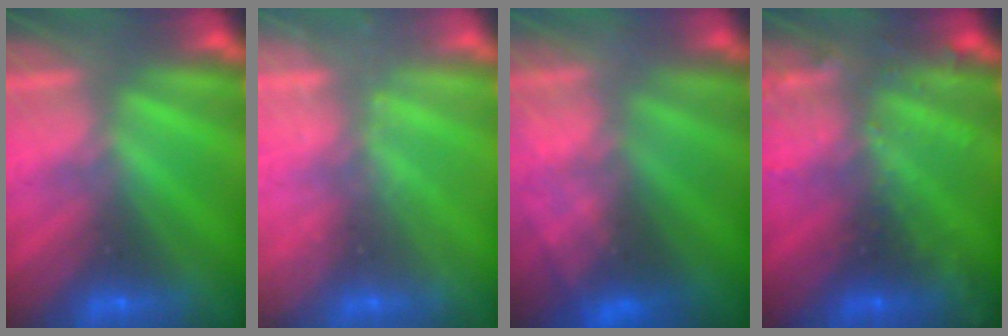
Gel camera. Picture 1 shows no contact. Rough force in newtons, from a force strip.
{"total": 1.8}
{"total": 8.1}
{"total": 2.9}